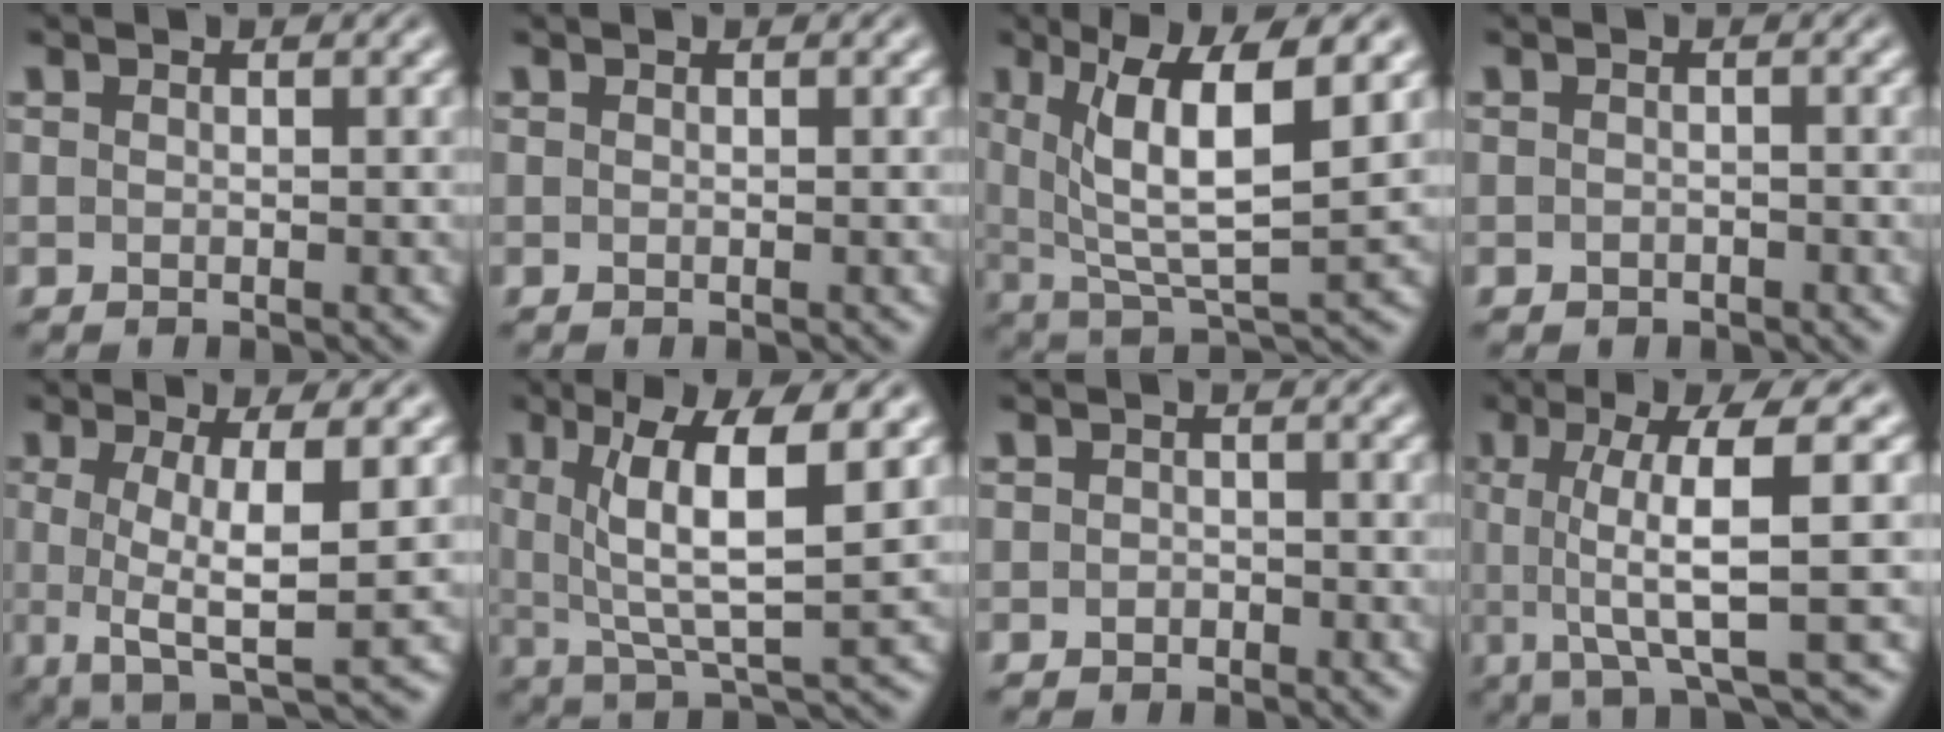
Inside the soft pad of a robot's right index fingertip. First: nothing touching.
{"total": 0.0}
{"total": 8.2, "force": [1.8, 3.6, 7.1], "torque": [-0.124, -0.010, 0.043]}
{"total": 0.8, "force": [-0.8, 0.3, 0.0], "torque": [-0.001, -0.011, -0.006]}
{"total": 6.4, "force": [-0.8, 1.6, 6.2], "torque": [-0.105, -0.025, 0.005]}
{"total": 7.2, "force": [2.0, 2.3, 6.5], "torque": [-0.098, -0.002, 0.040]}
{"total": 1.2, "force": [-1.1, 0.4, -0.3], "torque": [0.007, -0.012, -0.013]}
{"total": 6.7, "force": [-0.2, 0.9, 6.6], "torque": [-0.112, -0.017, 0.007]}